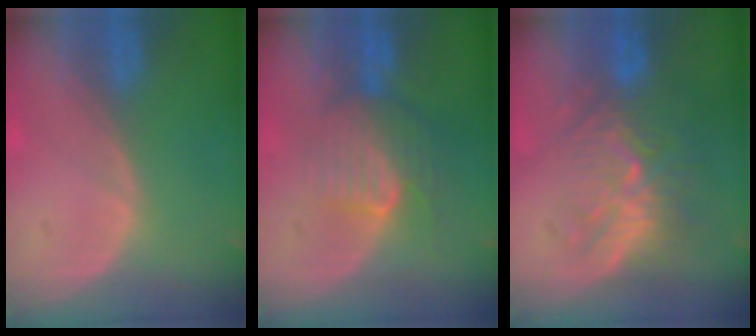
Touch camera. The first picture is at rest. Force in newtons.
{"total": 7.5, "press": 7.3, "slide": 1.6}
{"total": 9.4, "press": 9.1, "slide": 2.6}